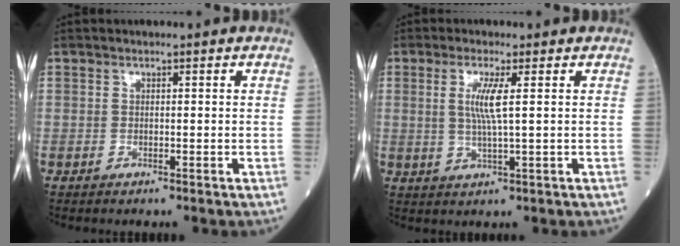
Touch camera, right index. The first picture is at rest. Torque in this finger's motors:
{"motor_torque": [1.02, 0.25, 0.47, 0.14]}